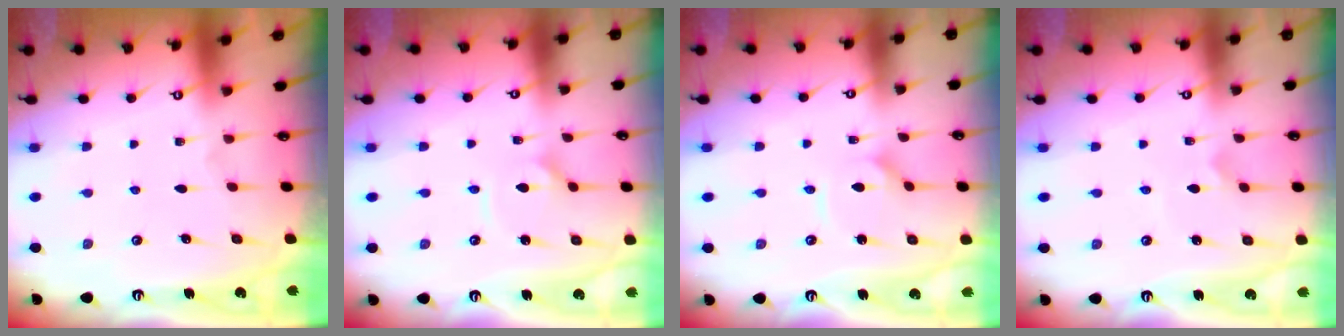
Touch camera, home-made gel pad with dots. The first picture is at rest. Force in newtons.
{"total": 2.4, "press": 2.4, "slide": 0.3}
{"total": 2.7, "press": 2.6, "slide": 0.3}
{"total": 1.7, "press": 1.6, "slide": 0.5}